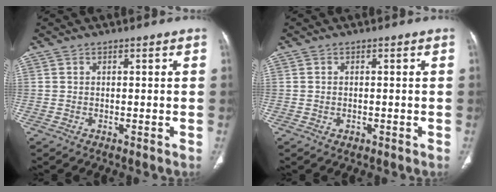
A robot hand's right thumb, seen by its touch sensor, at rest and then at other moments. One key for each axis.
{"total": 0.9, "fx": -0.2, "fy": 0.7, "fz": 0.5, "tx": -0.012, "ty": 0.002, "tz": 0.001}